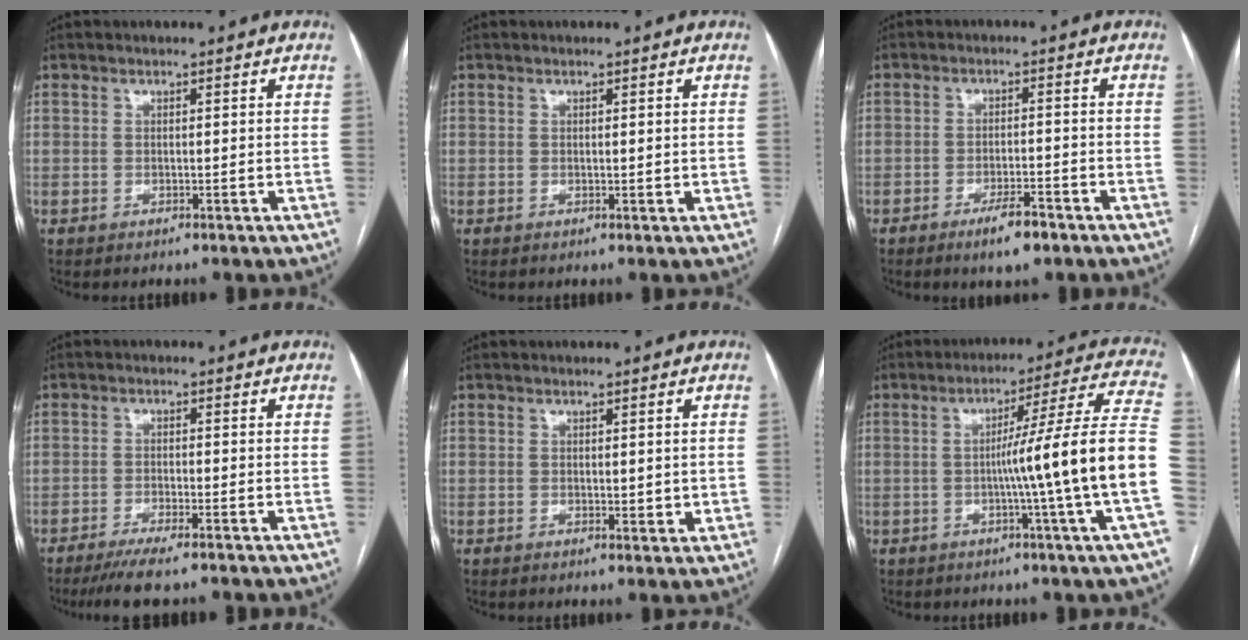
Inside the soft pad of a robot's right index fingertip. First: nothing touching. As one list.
[{"total": 0.8, "force": [0.3, 0.4, 0.7], "torque": [-0.011, -0.004, 0.007]}, {"total": 5.0, "force": [-3.4, 1.0, 3.6], "torque": [-0.064, -0.003, -0.053]}, {"total": 6.2, "force": [-4.8, 0.2, 3.8], "torque": [-0.062, -0.015, -0.080]}, {"total": 1.9, "force": [0.3, 1.0, 1.6], "torque": [-0.020, -0.006, 0.008]}, {"total": 16.5, "force": [-2.8, -3.2, 15.9], "torque": [-0.218, 0.001, -0.050]}]